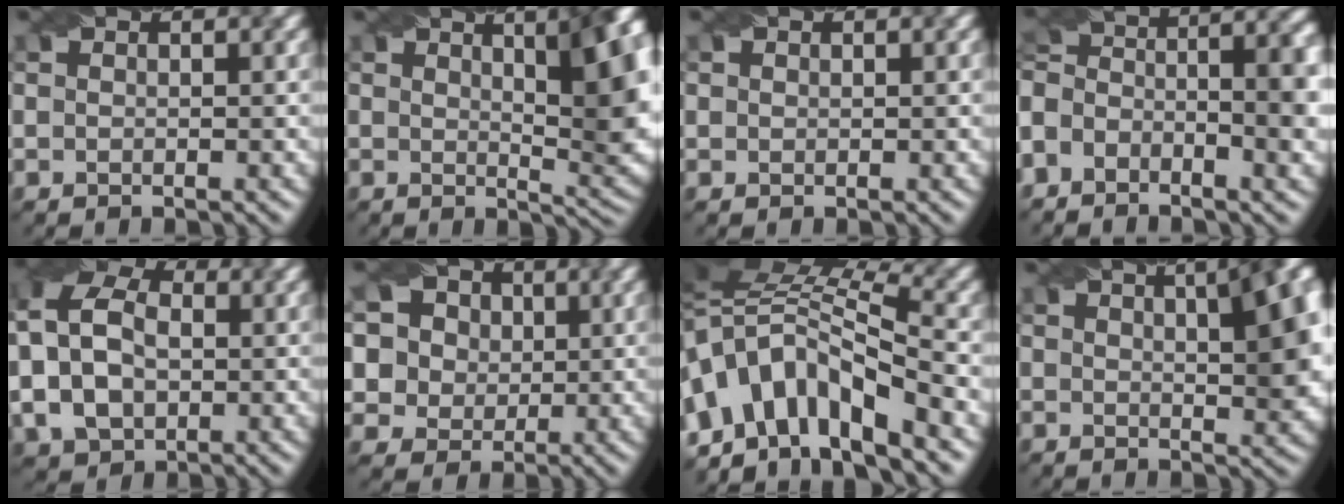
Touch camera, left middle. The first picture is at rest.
{"total": 12.9, "force": [4.0, 5.3, 11.1], "torque": [-0.083, 0.020, 0.050]}
{"total": 0.6, "force": [0.4, 0.5, 0.1], "torque": [-0.001, 0.000, 0.005]}
{"total": 10.2, "force": [-3.3, 6.0, 7.6], "torque": [-0.127, 0.003, -0.068]}
{"total": 10.8, "force": [1.0, 7.6, 7.6], "torque": [-0.164, 0.016, 0.016]}
{"total": 9.7, "force": [4.1, 7.9, 3.9], "torque": [-0.077, 0.021, 0.053]}
{"total": 10.0, "force": [-3.6, 5.0, 7.9], "torque": [-0.129, 0.024, -0.078]}
{"total": 8.6, "force": [2.6, 3.1, 7.6], "torque": [-0.066, 0.023, 0.029]}